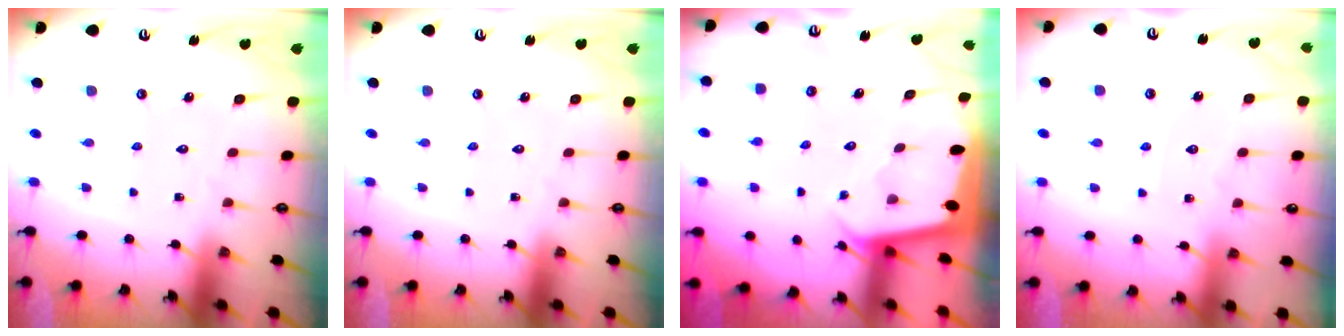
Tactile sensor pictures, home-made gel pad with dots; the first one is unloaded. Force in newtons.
{"total": 0.0}
{"total": 2.0, "press": 2.0, "slide": 0.1}
{"total": 3.7, "press": 3.6, "slide": 0.6}